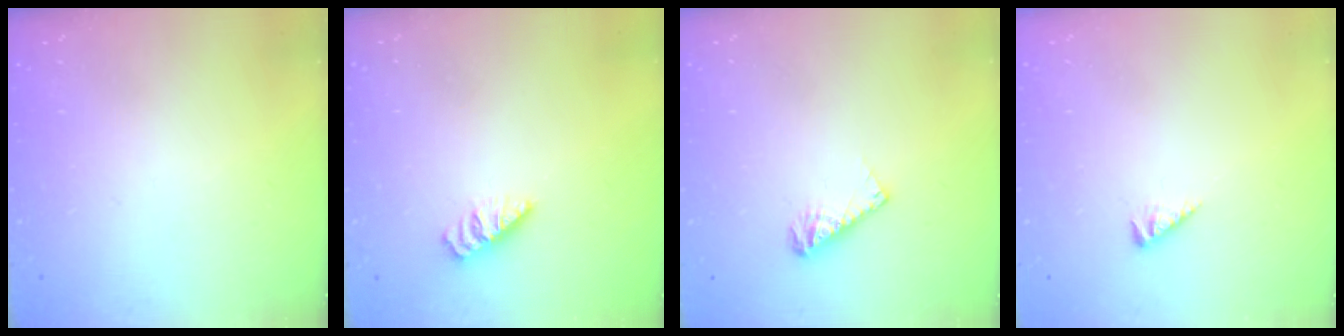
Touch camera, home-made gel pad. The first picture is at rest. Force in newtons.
{"total": 0.0}
{"total": 5.8, "press": 5.8, "slide": 0.3}
{"total": 2.4, "press": 2.3, "slide": 0.5}